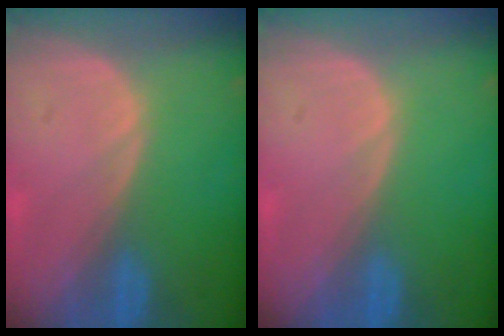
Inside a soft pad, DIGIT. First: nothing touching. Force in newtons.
{"total": 0.0}